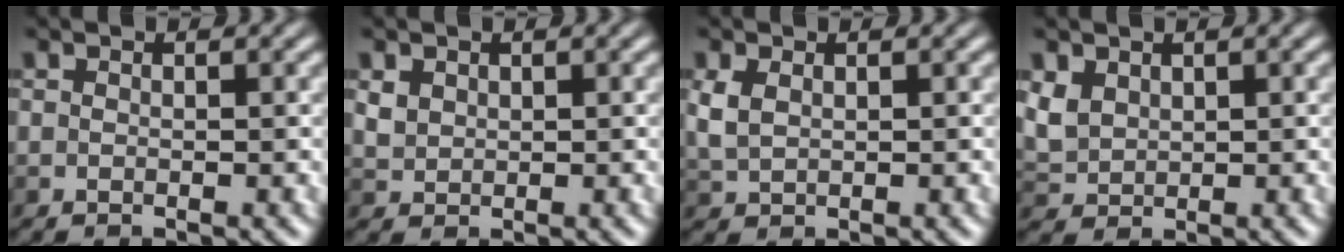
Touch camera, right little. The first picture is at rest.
{"total": 1.6, "force": [0.5, 1.4, 0.6], "torque": [-0.025, -0.005, 0.010]}
{"total": 2.9, "force": [0.4, 2.0, 2.1], "torque": [-0.057, -0.002, 0.008]}
{"total": 2.7, "force": [0.8, 2.2, 1.4], "torque": [-0.050, -0.005, 0.016]}